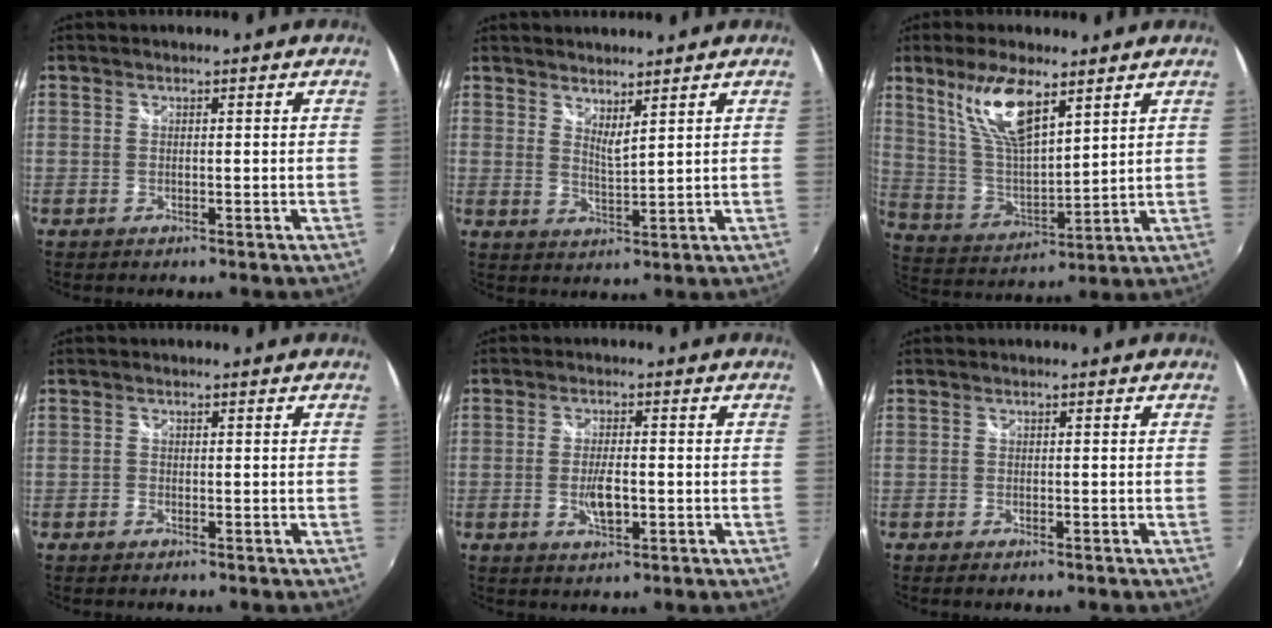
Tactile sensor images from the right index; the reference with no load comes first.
{"total": 3.5, "force": [3.1, 0.2, 1.7], "torque": [-0.030, -0.005, 0.049]}
{"total": 13.3, "force": [7.9, 4.2, 9.8], "torque": [-0.187, 0.006, 0.165]}
{"total": 1.0, "force": [-0.7, 0.5, 0.3], "torque": [-0.006, 0.000, -0.014]}
{"total": 4.7, "force": [-1.1, 1.6, 4.2], "torque": [-0.083, -0.001, -0.018]}
{"total": 1.5, "force": [-1.2, 0.6, 0.8], "torque": [-0.017, -0.005, -0.021]}